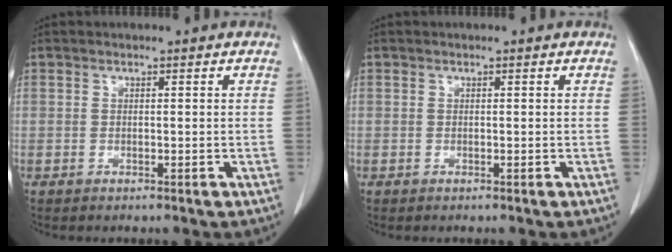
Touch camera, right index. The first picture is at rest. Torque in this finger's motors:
{"motor_torque": [0.00, 0.00, 0.00, 0.00]}